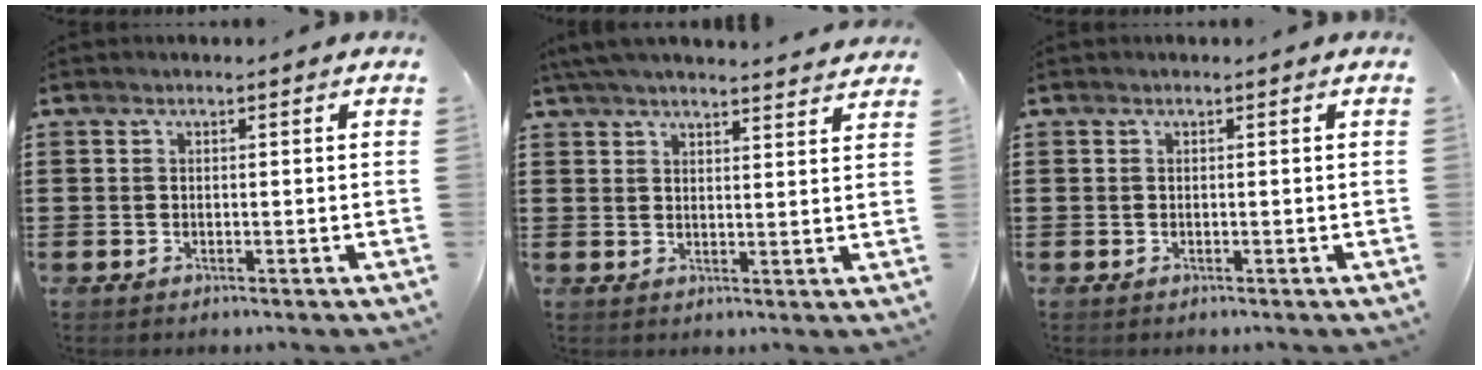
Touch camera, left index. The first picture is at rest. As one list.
[{"total": 4.4, "force": [4.2, -0.1, 1.3], "torque": [-0.038, -0.013, 0.078]}, {"total": 0.0}]